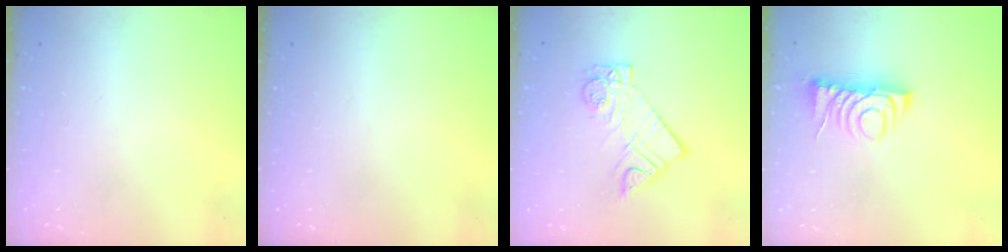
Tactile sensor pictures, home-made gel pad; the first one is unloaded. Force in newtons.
{"total": 0.0}
{"total": 10.5, "press": 10.4, "slide": 0.9}
{"total": 7.8, "press": 7.7, "slide": 0.7}